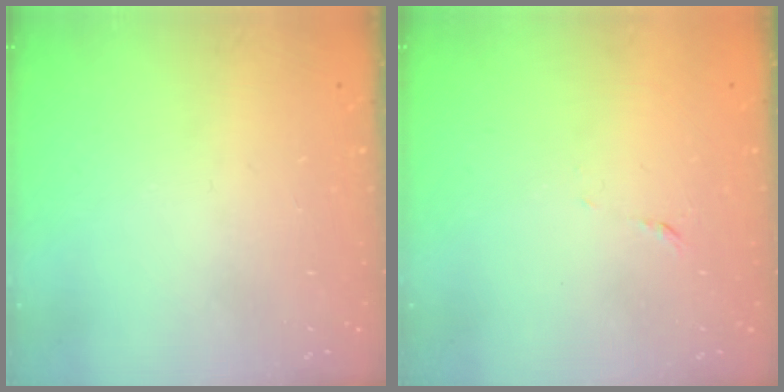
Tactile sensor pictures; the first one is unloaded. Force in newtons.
{"total": 4.4, "press": 4.3, "slide": 0.8}